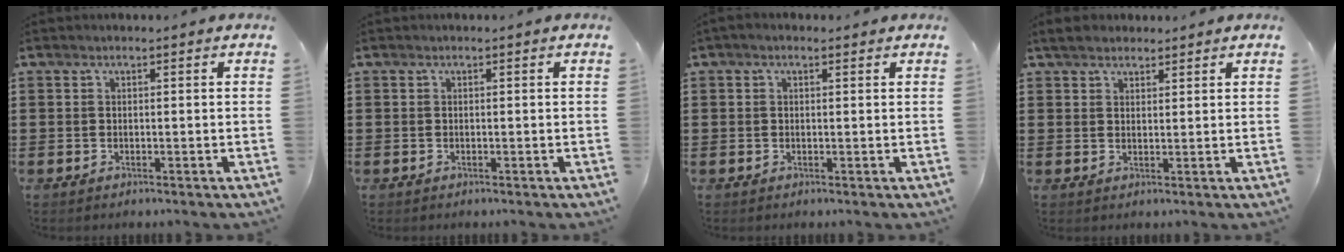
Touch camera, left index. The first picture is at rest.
{"total": 0.0}
{"total": 0.8, "force": [0.3, 0.4, 0.7], "torque": [-0.013, 0.005, 0.004]}
{"total": 2.8, "force": [2.4, 1.1, 0.7], "torque": [-0.022, 0.004, 0.046]}